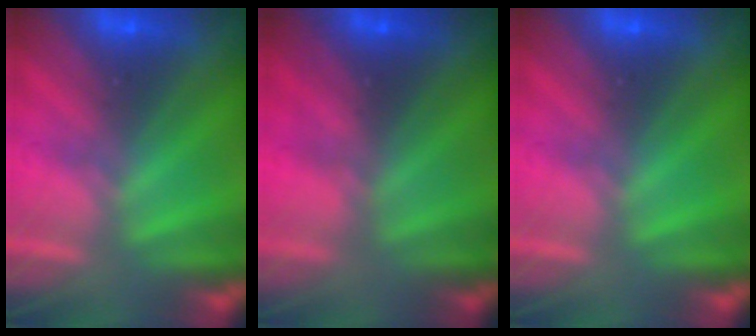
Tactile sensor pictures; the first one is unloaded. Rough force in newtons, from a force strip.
{"total": 4.2}
{"total": 0.0}